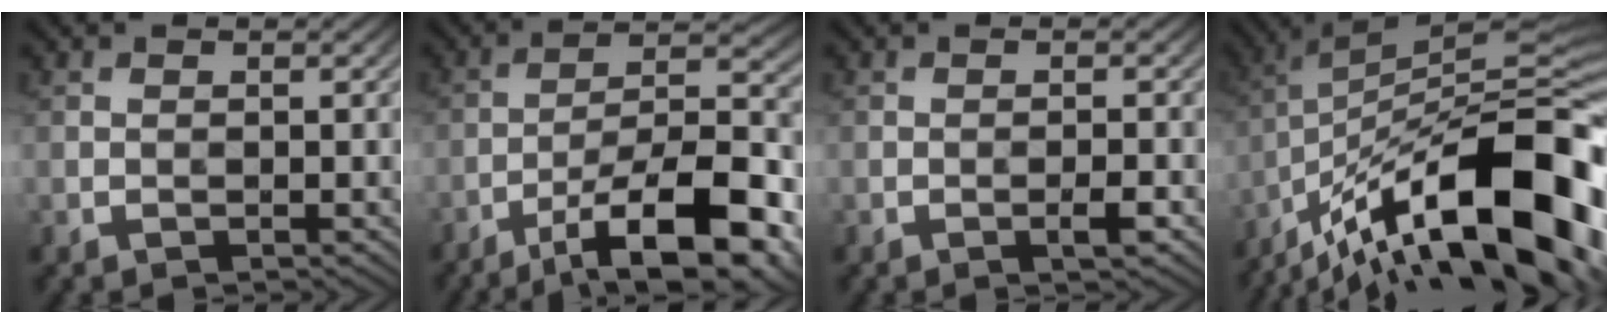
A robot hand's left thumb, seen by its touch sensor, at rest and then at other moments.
{"total": 16.2, "force": [-9.5, 5.0, 12.1], "torque": [-0.195, -0.004, -0.151]}
{"total": 1.6, "force": [-0.8, 0.2, 1.3], "torque": [-0.019, 0.004, -0.014]}
{"total": 19.9, "force": [-11.0, 5.1, 15.8], "torque": [-0.240, 0.033, -0.195]}